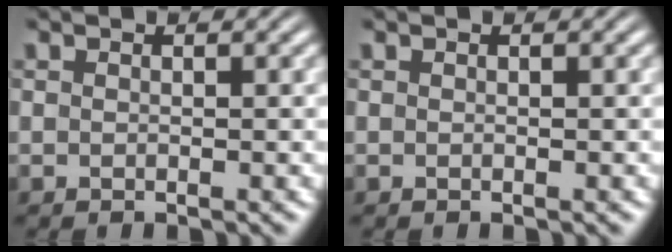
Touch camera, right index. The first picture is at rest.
{"total": 0.0}